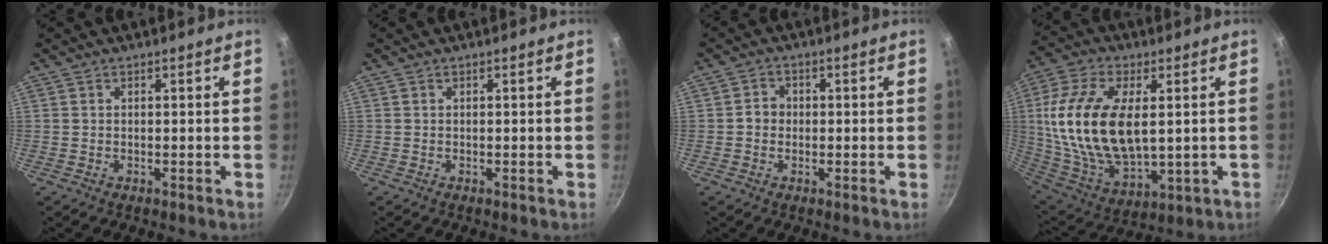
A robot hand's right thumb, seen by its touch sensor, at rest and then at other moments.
{"total": 0.0}
{"total": 2.8, "force": [-0.3, 2.5, 1.2], "torque": [-0.005, 0.009, -0.009]}
{"total": 22.7, "force": [2.6, 12.2, 19.0], "torque": [-0.374, -0.008, 0.064]}